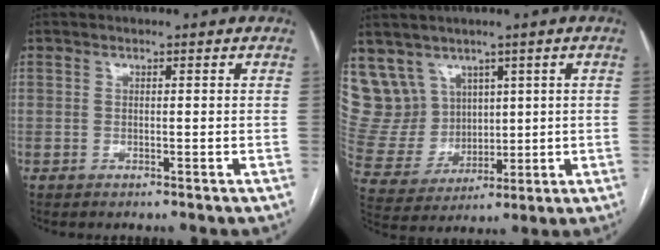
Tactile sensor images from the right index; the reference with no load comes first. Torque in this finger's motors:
{"motor_torque": [-0.21, 0.35, 0.02, 0.01]}